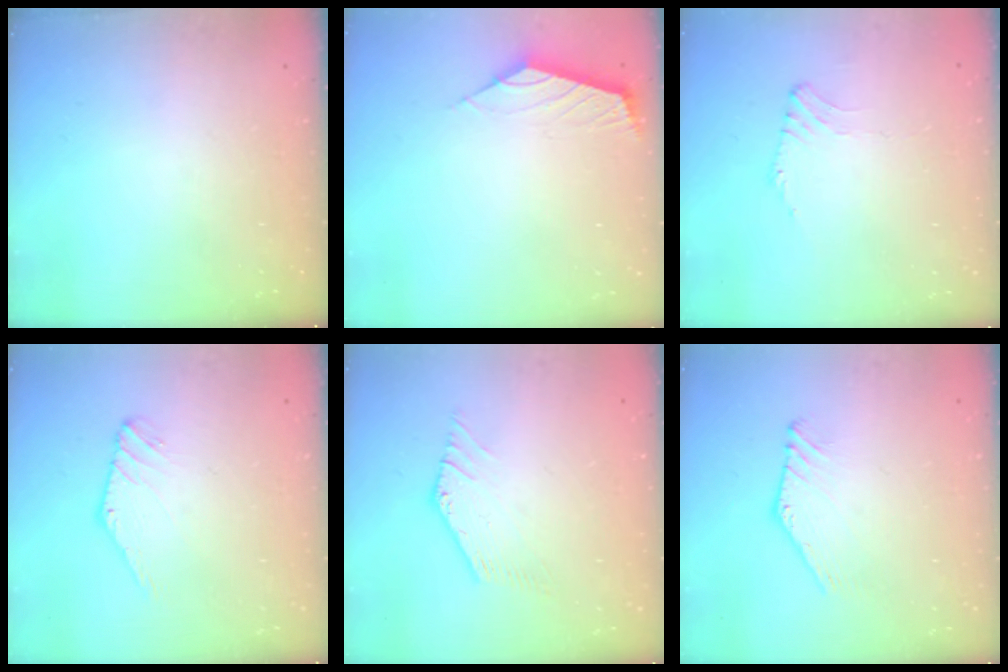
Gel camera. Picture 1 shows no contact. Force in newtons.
{"total": 2.3, "press": 2.3, "slide": 0.6}
{"total": 0.0}
{"total": 1.4, "press": 1.4, "slide": 0.1}
{"total": 0.0}
{"total": 2.0, "press": 2.0, "slide": 0.0}